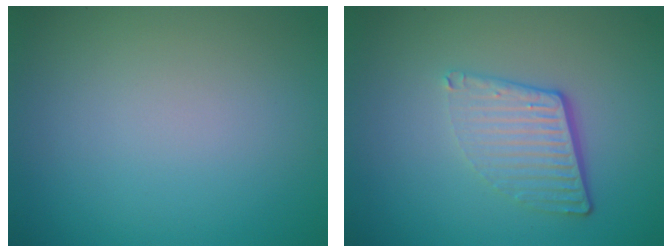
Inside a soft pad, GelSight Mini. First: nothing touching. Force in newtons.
{"total": 4.3, "press": 2.8, "slide": 3.3}